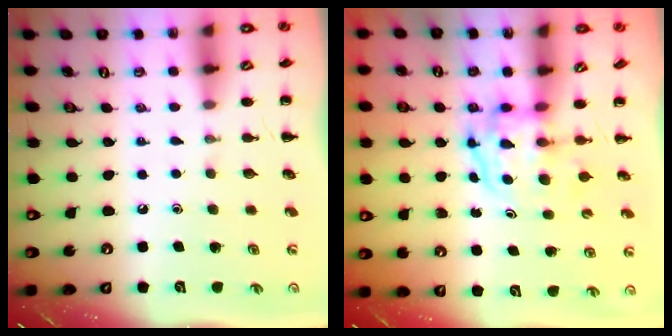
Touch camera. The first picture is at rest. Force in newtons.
{"total": 3.9, "press": 3.9, "slide": 0.6}